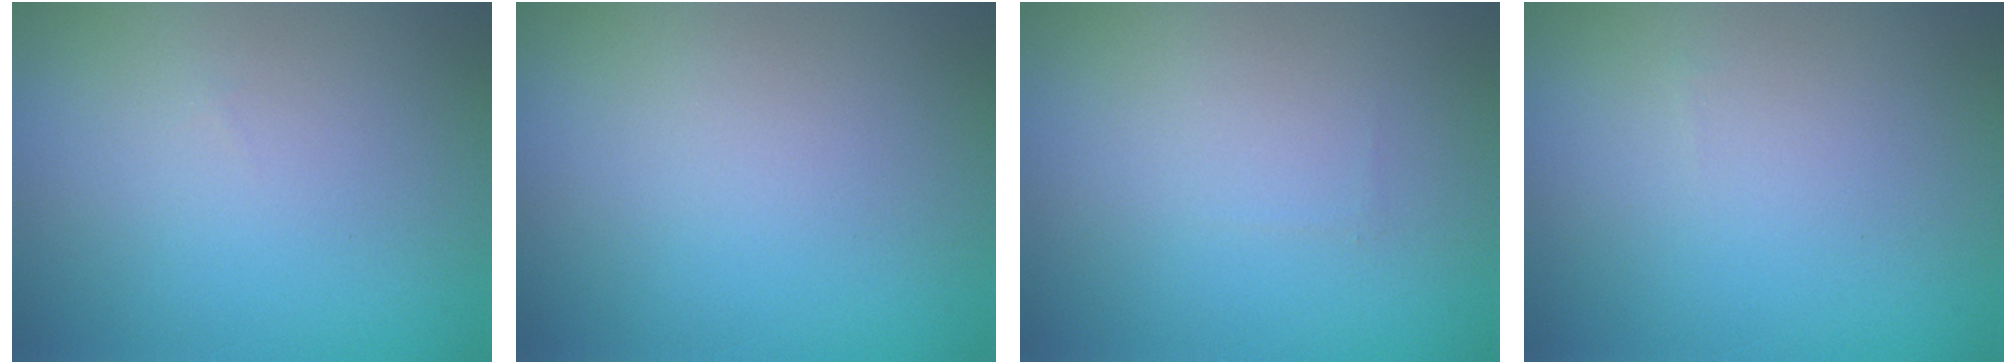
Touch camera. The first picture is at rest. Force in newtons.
{"total": 0.0}
{"total": 0.0}
{"total": 0.0}